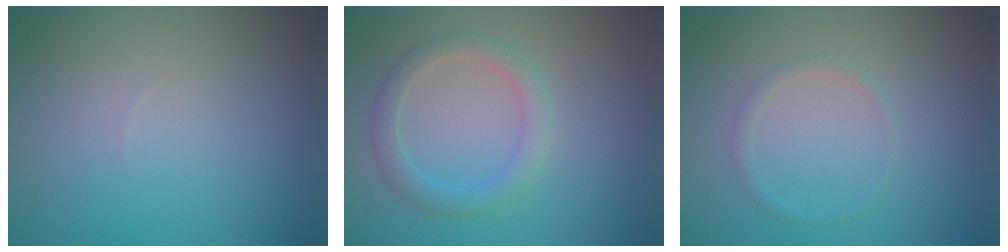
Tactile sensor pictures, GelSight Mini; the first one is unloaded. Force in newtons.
{"total": 2.3, "press": 2.3, "slide": 0.1}
{"total": 0.8, "press": 0.8, "slide": 0.1}